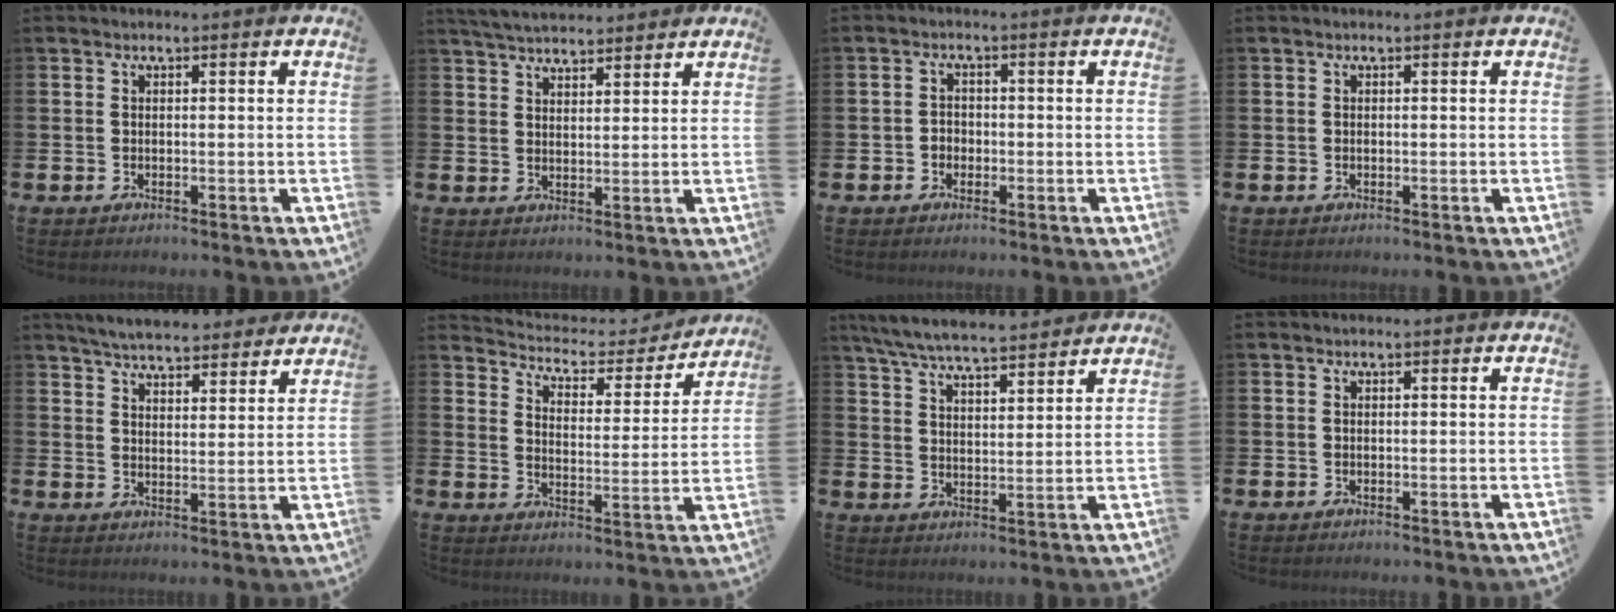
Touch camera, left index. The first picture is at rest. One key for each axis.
{"total": 4.2, "fx": 4.1, "fy": 0.6, "fz": 0.4, "tx": -0.028, "ty": -0.014, "tz": 0.077}
{"total": 1.8, "fx": -0.8, "fy": 1.5, "fz": 0.4, "tx": -0.010, "ty": 0.005, "tz": -0.018}
{"total": 0.0}
{"total": 5.8, "fx": 5.6, "fy": 0.8, "fz": 0.9, "tx": -0.036, "ty": -0.028, "tz": 0.101}
{"total": 4.5, "fx": 4.0, "fy": 2.0, "fz": 0.8, "tx": -0.041, "ty": -0.035, "tz": 0.058}
{"total": 6.8, "fx": 6.5, "fy": 0.7, "fz": 1.9, "tx": -0.065, "ty": -0.032, "tz": 0.117}
{"total": 0.0}